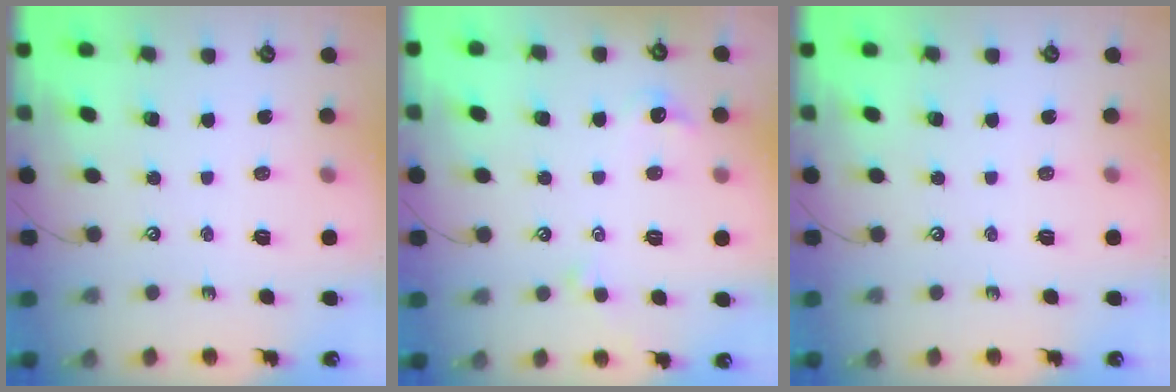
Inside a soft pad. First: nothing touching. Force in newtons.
{"total": 0.9, "press": 0.6, "slide": 0.7}
{"total": 0.0}